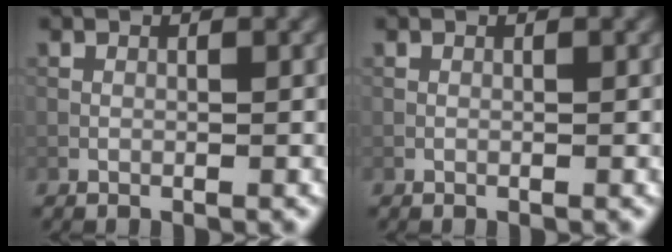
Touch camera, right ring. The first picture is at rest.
{"total": 0.0}